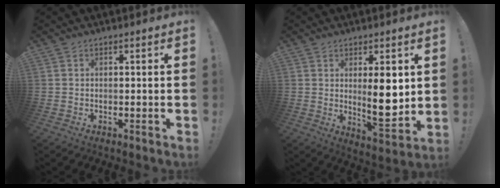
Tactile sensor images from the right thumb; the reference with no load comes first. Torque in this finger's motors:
{"motor_torque": [1.80, 2.44, 1.27, 0.14, 0.17]}